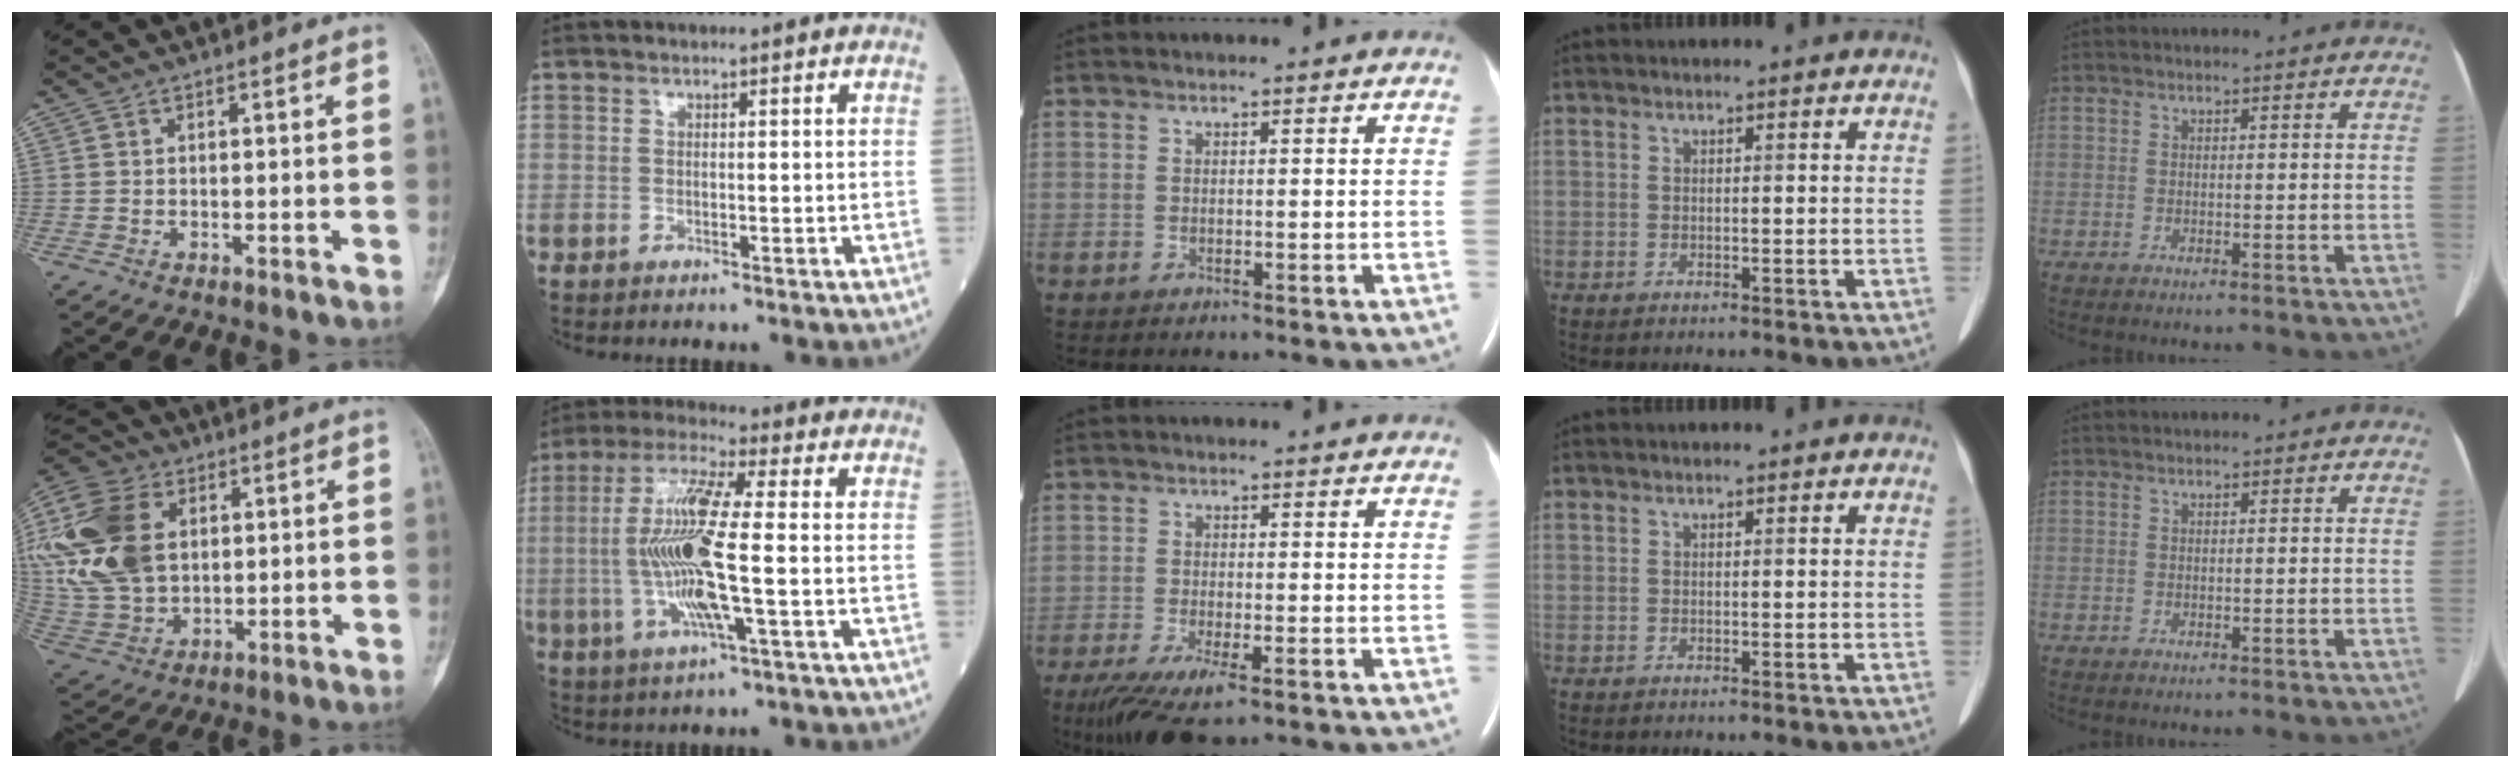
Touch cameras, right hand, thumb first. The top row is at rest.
{"thumb": {"total": 21.6, "force": [4.5, 15.1, 14.9], "torque": [-0.319, -0.001, 0.087]}, "index": {"total": 13.3, "force": [-1.5, 0.9, 13.2], "torque": [-0.271, -0.001, -0.035]}, "middle": {"total": 8.2, "force": [-5.1, 1.9, 6.1], "torque": [-0.110, -0.022, -0.084]}}